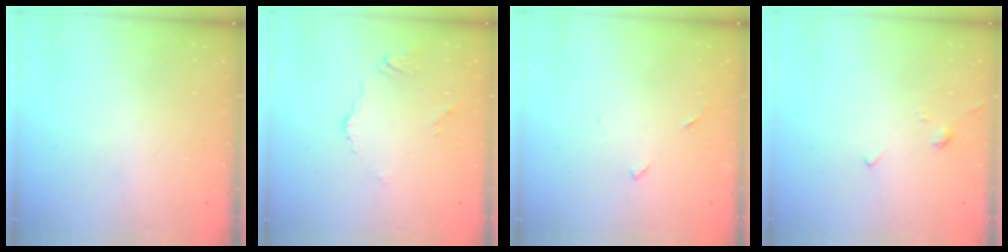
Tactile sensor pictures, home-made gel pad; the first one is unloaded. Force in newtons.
{"total": 3.6, "press": 3.5, "slide": 0.6}
{"total": 3.8, "press": 3.8, "slide": 0.6}
{"total": 2.4, "press": 2.4, "slide": 0.5}